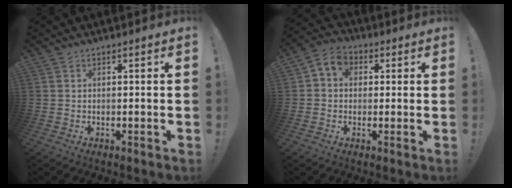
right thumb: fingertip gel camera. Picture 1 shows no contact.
{"total": 5.7, "force": [1.1, 4.8, 2.8], "torque": [-0.047, 0.003, 0.023]}